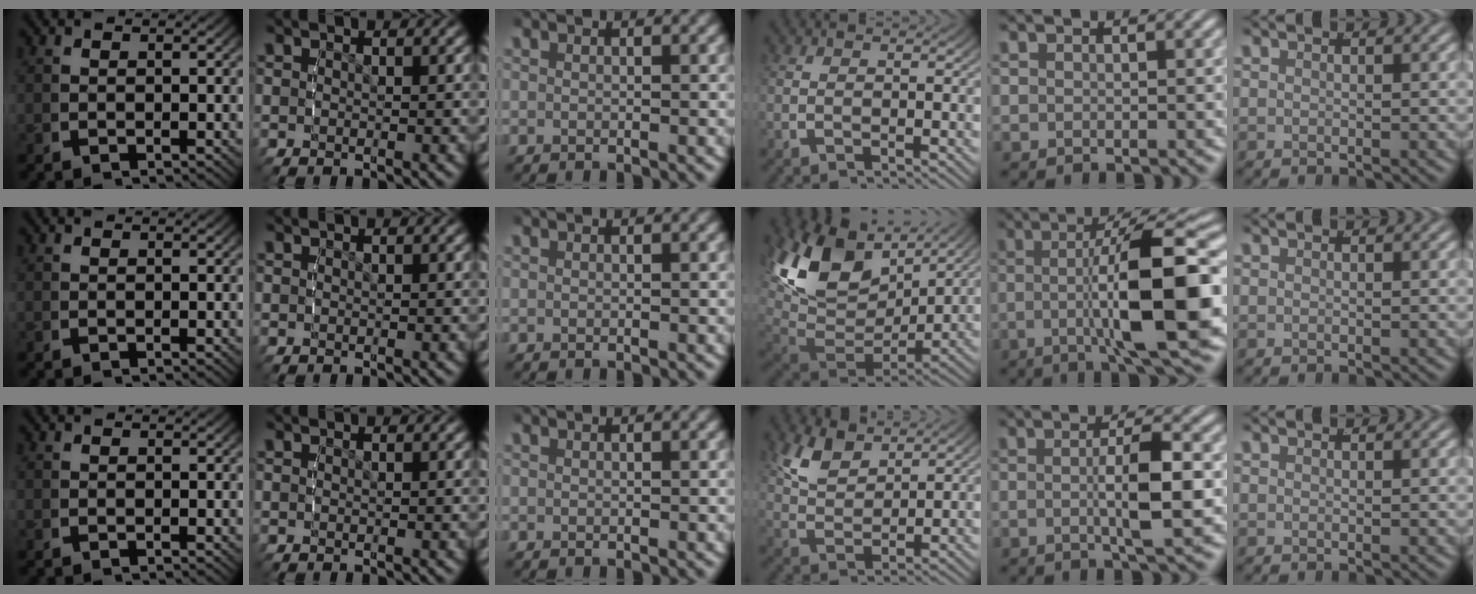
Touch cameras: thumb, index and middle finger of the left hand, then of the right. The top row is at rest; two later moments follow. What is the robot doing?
{"motion": "lift_and_place", "object": "bottle cap"}